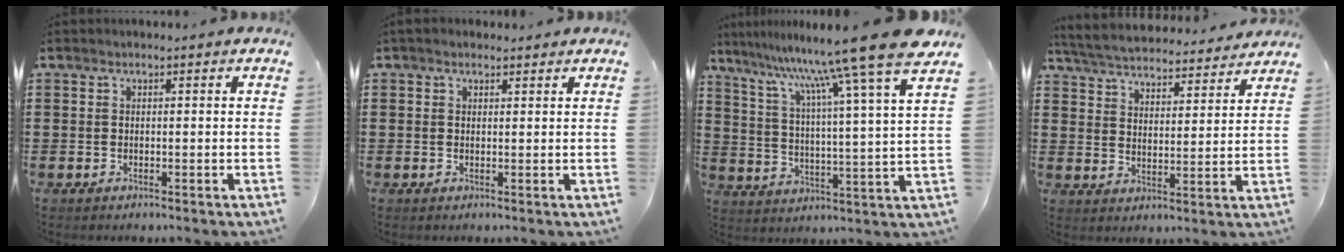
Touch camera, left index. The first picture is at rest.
{"total": 1.1, "force": [0.8, 0.8, 0.1], "torque": [-0.005, 0.006, 0.016]}
{"total": 13.8, "force": [11.4, -1.4, 7.6], "torque": [-0.171, -0.075, 0.178]}
{"total": 4.8, "force": [4.8, 0.3, 0.3], "torque": [-0.033, -0.033, 0.081]}